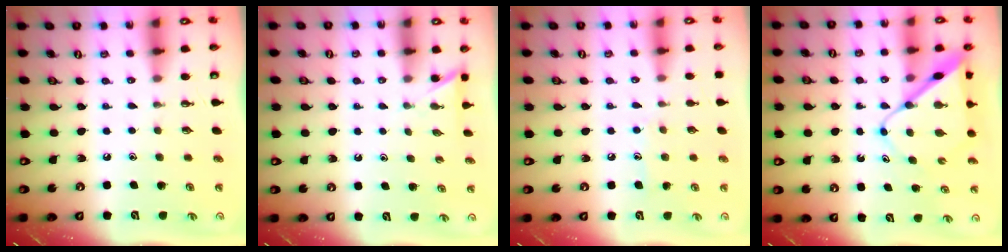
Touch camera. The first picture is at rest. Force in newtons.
{"total": 2.3, "press": 2.3, "slide": 0.2}
{"total": 6.8, "press": 6.7, "slide": 0.7}
{"total": 8.9, "press": 8.9, "slide": 0.6}